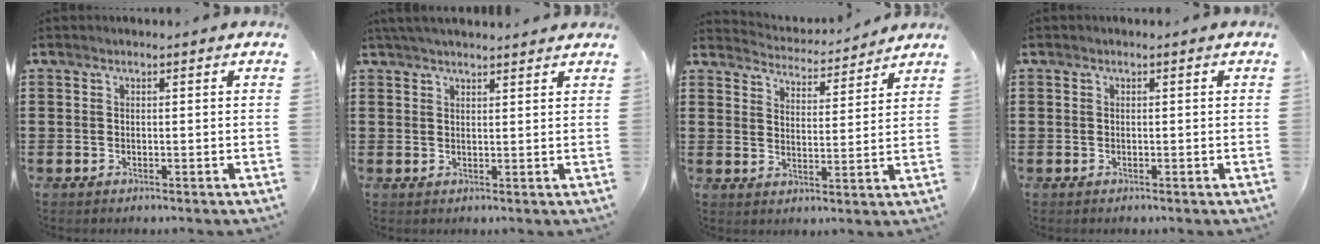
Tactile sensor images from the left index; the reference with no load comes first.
{"total": 2.9, "force": [2.7, 0.3, 0.7], "torque": [-0.020, -0.003, 0.054]}
{"total": 4.1, "force": [4.1, -0.3, -0.1], "torque": [-0.020, -0.033, 0.069]}
{"total": 0.0}